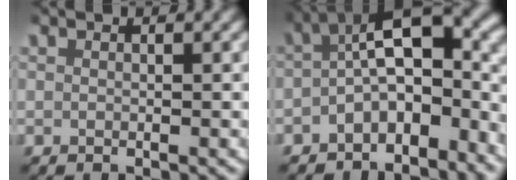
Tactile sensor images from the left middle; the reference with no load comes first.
{"total": 8.1, "force": [-0.5, 4.4, 6.8], "torque": [-0.088, 0.004, -0.017]}